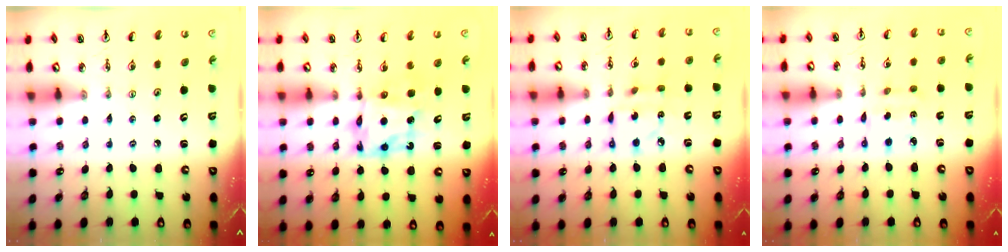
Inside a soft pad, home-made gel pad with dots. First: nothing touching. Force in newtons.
{"total": 7.4, "press": 7.4, "slide": 0.6}
{"total": 8.7, "press": 8.6, "slide": 0.4}
{"total": 2.5, "press": 2.5, "slide": 0.1}